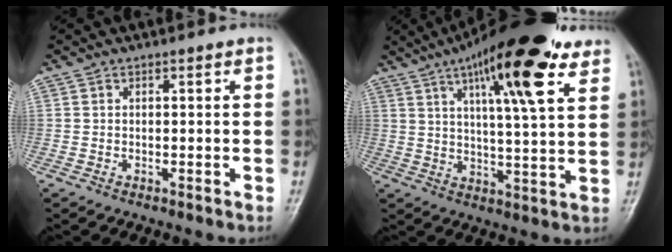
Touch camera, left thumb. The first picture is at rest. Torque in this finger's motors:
{"motor_torque": [0.19, 0.81, 1.51, -1.28, 0.19]}